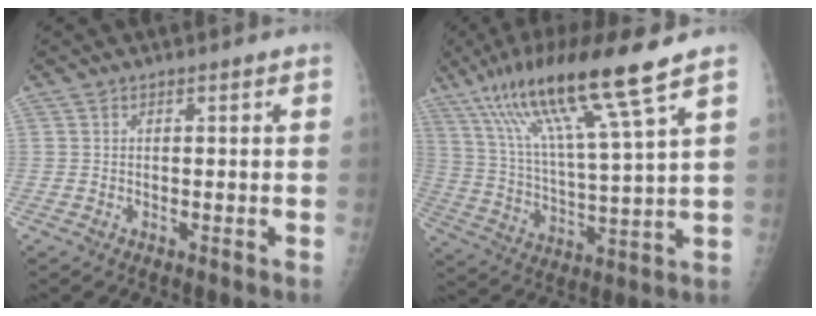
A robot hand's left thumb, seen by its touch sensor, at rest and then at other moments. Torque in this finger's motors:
{"motor_torque": [0.80, 0.00, 1.62, -1.15, 0.49]}